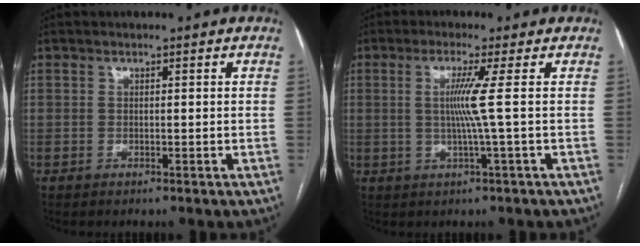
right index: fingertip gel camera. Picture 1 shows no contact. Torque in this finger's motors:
{"motor_torque": [0.49, -0.22, 0.27, 0.08]}